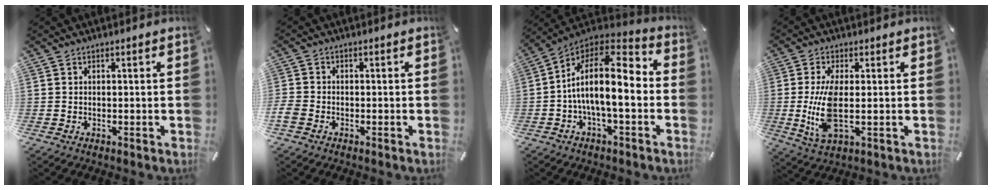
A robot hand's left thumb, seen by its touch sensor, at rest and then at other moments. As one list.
[{"total": 2.4, "force": [-1.5, 1.6, 1.1], "torque": [-0.030, 0.001, -0.030]}, {"total": 15.4, "force": [-1.9, 6.4, 13.9], "torque": [-0.250, 0.001, -0.037]}, {"total": 10.3, "force": [-0.1, 3.6, 9.7], "torque": [-0.221, -0.028, -0.004]}]